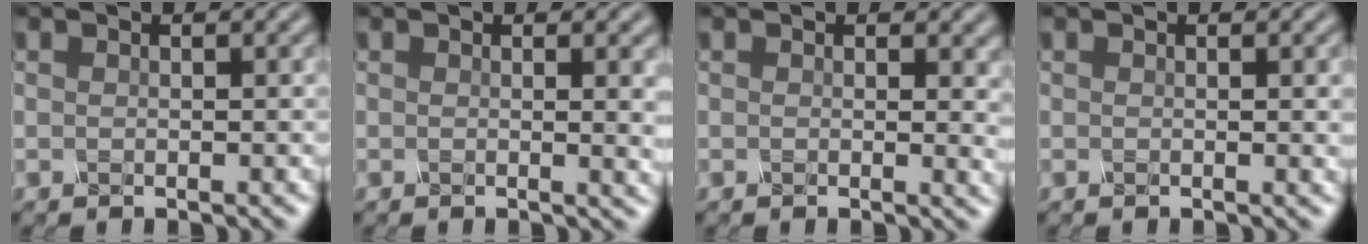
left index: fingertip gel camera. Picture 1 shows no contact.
{"total": 3.0, "force": [0.3, 1.0, 2.8], "torque": [-0.021, 0.000, 0.001]}
{"total": 2.0, "force": [0.4, 0.7, 1.8], "torque": [-0.017, -0.003, 0.002]}
{"total": 1.4, "force": [0.1, 0.4, 1.3], "torque": [-0.012, 0.002, -0.002]}